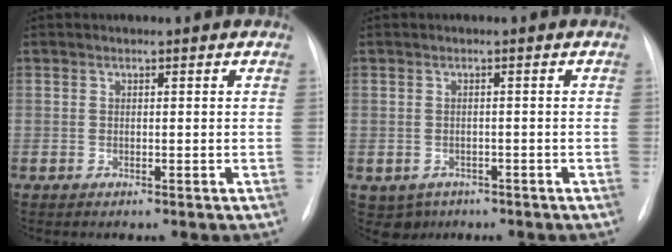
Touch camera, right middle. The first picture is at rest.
{"total": 3.5, "force": [-1.9, 2.9, 0.6], "torque": [-0.007, 0.003, -0.022]}